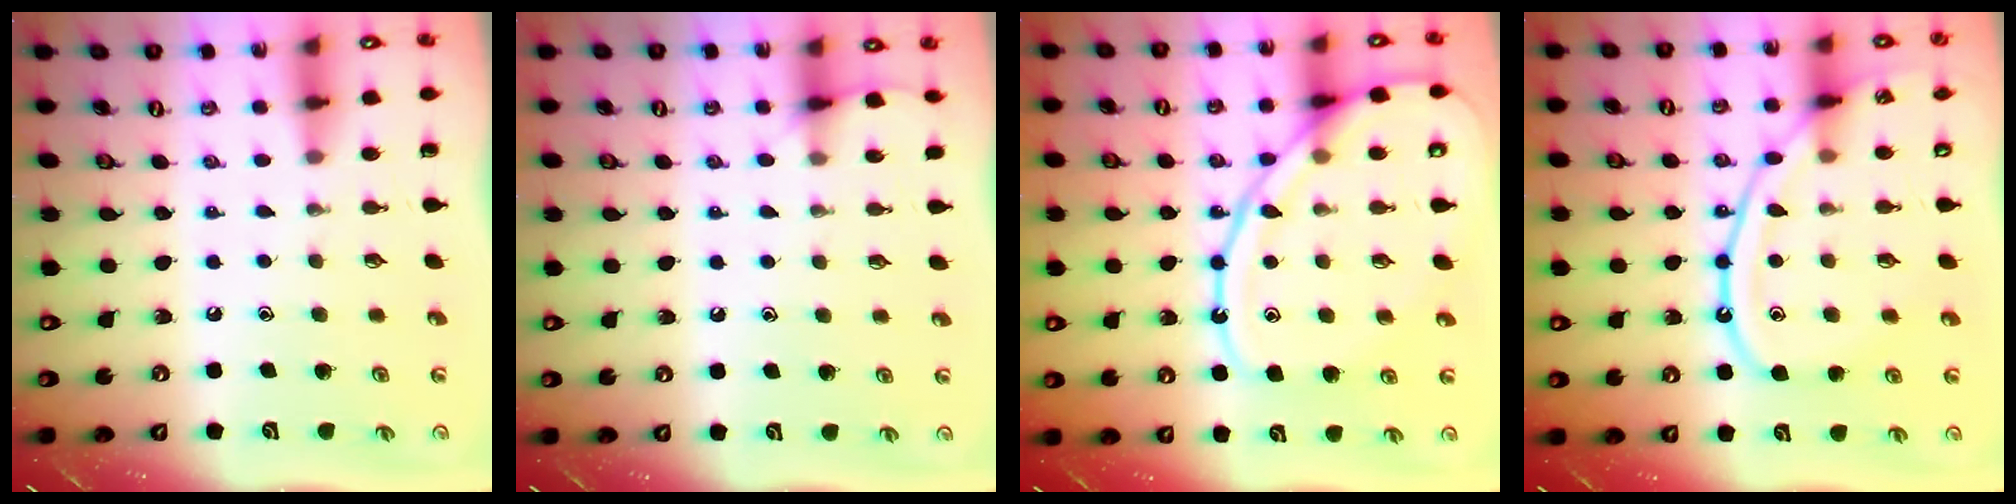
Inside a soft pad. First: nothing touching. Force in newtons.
{"total": 6.3, "press": 6.3, "slide": 0.8}
{"total": 15.3, "press": 15.3, "slide": 1.5}
{"total": 13.5, "press": 13.4, "slide": 1.2}